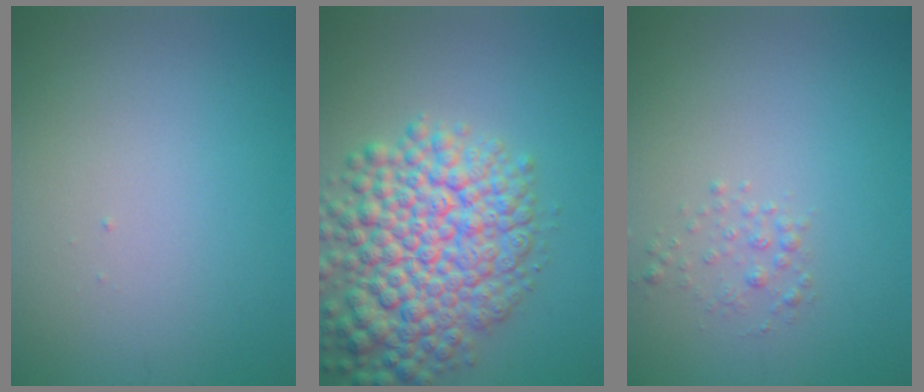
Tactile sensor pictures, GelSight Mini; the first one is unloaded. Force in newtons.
{"total": 9.5, "press": 9.5, "slide": 0.4}
{"total": 1.1, "press": 1.1, "slide": 0.1}